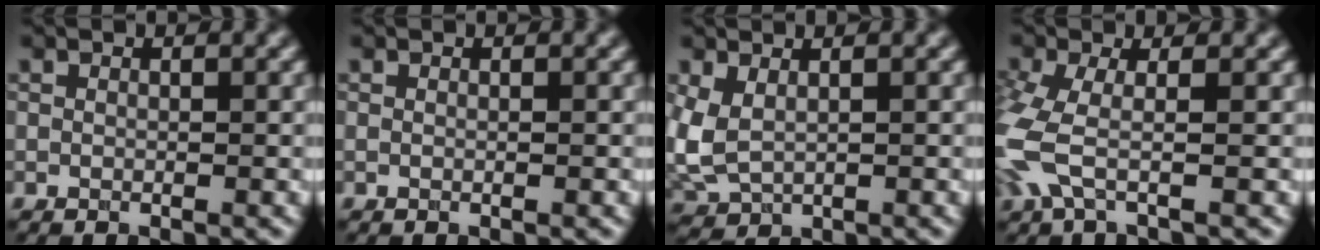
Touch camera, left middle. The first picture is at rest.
{"total": 0.0}
{"total": 3.2, "force": [0.8, 2.1, 2.4], "torque": [-0.068, -0.004, 0.022]}
{"total": 4.6, "force": [-1.3, 1.6, 4.1], "torque": [-0.118, -0.011, -0.037]}